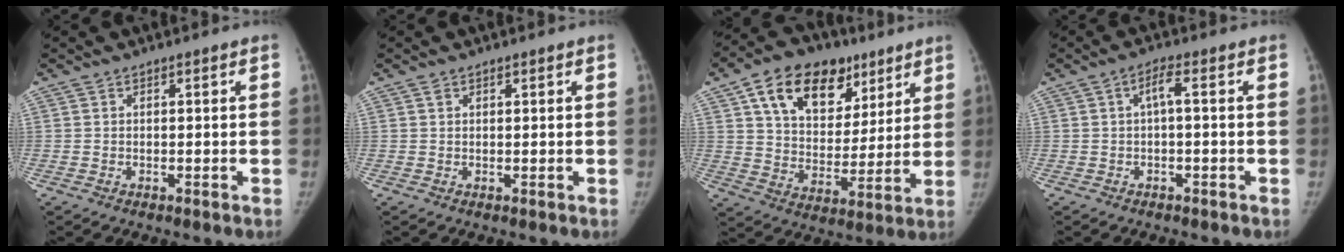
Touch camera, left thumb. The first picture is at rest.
{"total": 0.9, "force": [0.5, 0.7, 0.2], "torque": [0.005, -0.002, 0.007]}
{"total": 19.9, "force": [10.4, 12.9, 11.0], "torque": [-0.131, -0.022, 0.171]}
{"total": 2.4, "force": [-0.2, 0.5, 2.3], "torque": [-0.041, 0.016, -0.004]}